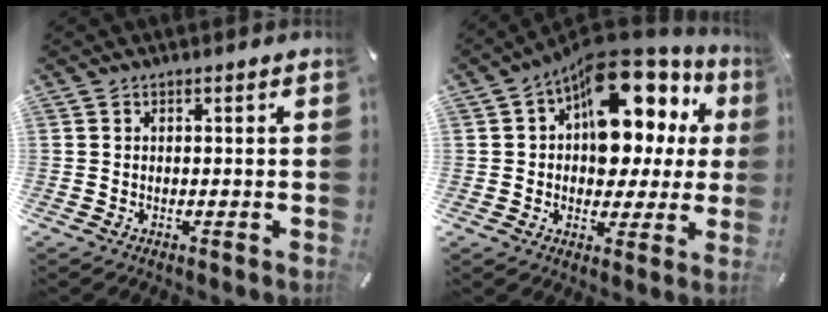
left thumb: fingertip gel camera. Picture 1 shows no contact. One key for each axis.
{"total": 17.2, "fx": 8.9, "fy": 10.1, "fz": 10.6, "tx": -0.157, "ty": -0.078, "tz": 0.156}